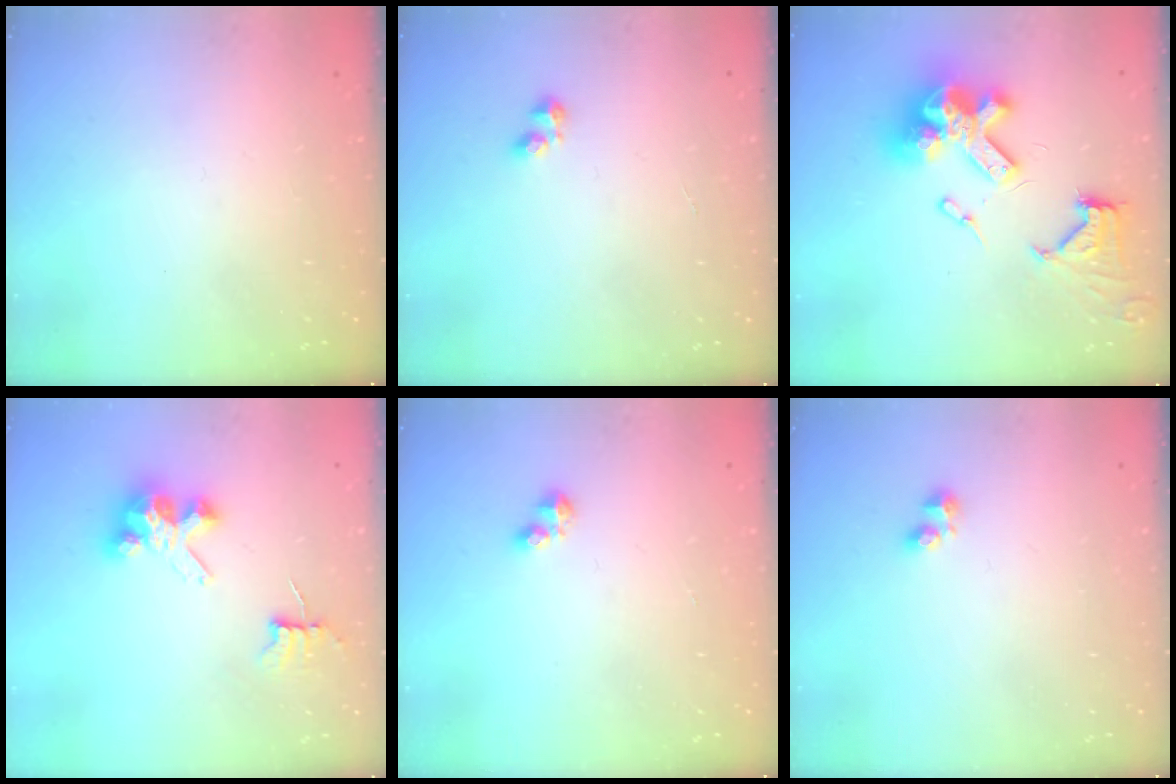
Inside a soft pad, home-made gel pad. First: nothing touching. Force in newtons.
{"total": 2.2, "press": 2.1, "slide": 0.6}
{"total": 20.4, "press": 20.3, "slide": 2.1}
{"total": 6.8, "press": 6.8, "slide": 0.5}
{"total": 2.8, "press": 2.8, "slide": 0.4}
{"total": 2.2, "press": 2.2, "slide": 0.5}